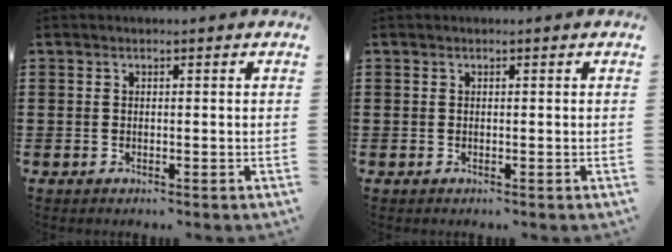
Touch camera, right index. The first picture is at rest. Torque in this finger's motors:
{"motor_torque": [-0.05, 0.10, 0.05, -0.01]}